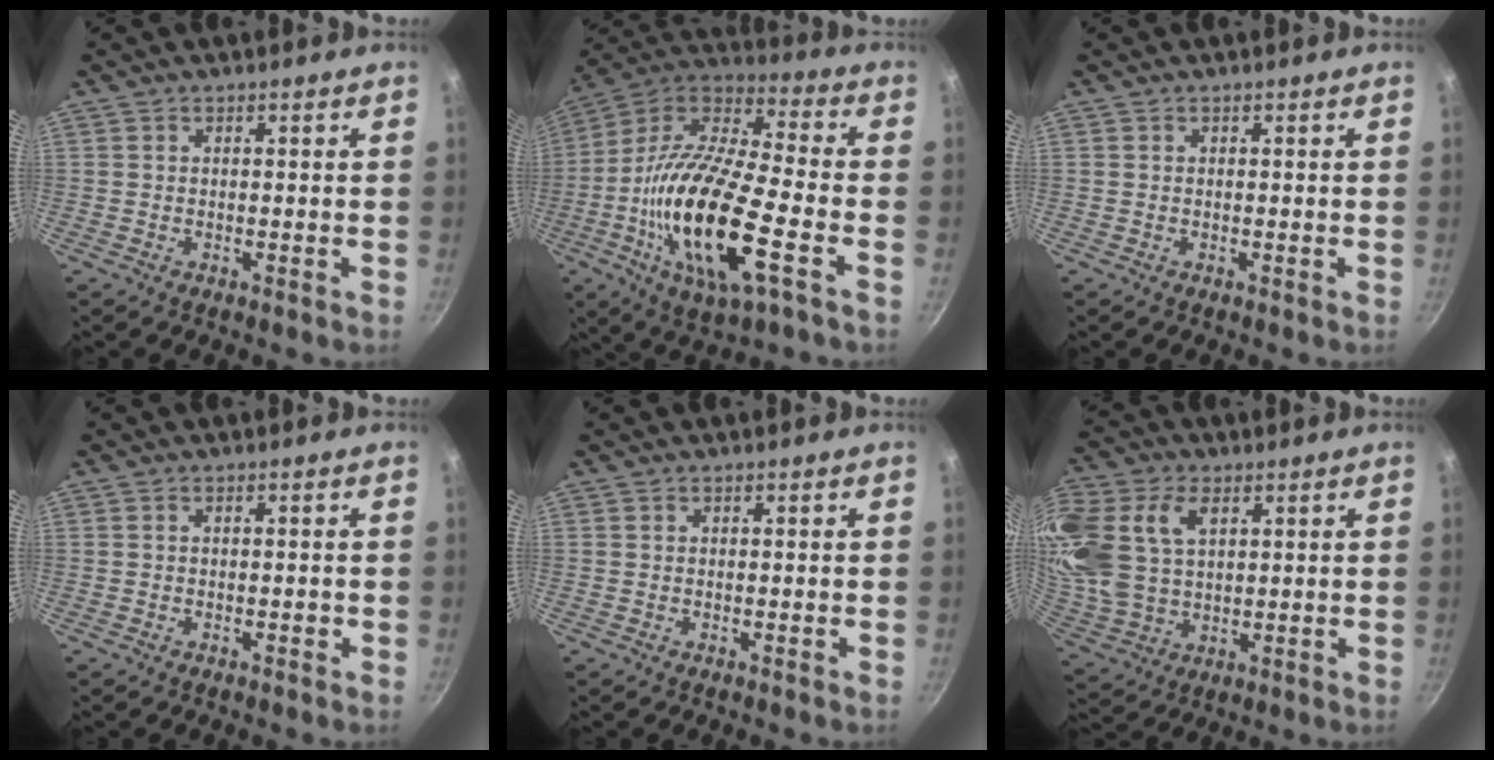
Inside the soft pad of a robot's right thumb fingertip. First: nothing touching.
{"total": 23.7, "force": [-6.6, 7.6, 21.5], "torque": [-0.414, 0.020, -0.139]}
{"total": 0.0}
{"total": 0.7, "force": [-0.3, 0.4, 0.5], "torque": [-0.005, 0.005, -0.005]}
{"total": 0.0}
{"total": 20.4, "force": [6.8, 13.9, 13.4], "torque": [-0.310, 0.006, 0.138]}